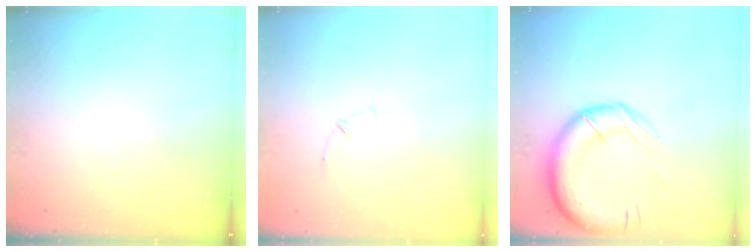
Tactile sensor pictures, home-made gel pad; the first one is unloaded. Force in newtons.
{"total": 4.9, "press": 4.7, "slide": 1.2}
{"total": 18.4, "press": 18.0, "slide": 3.7}